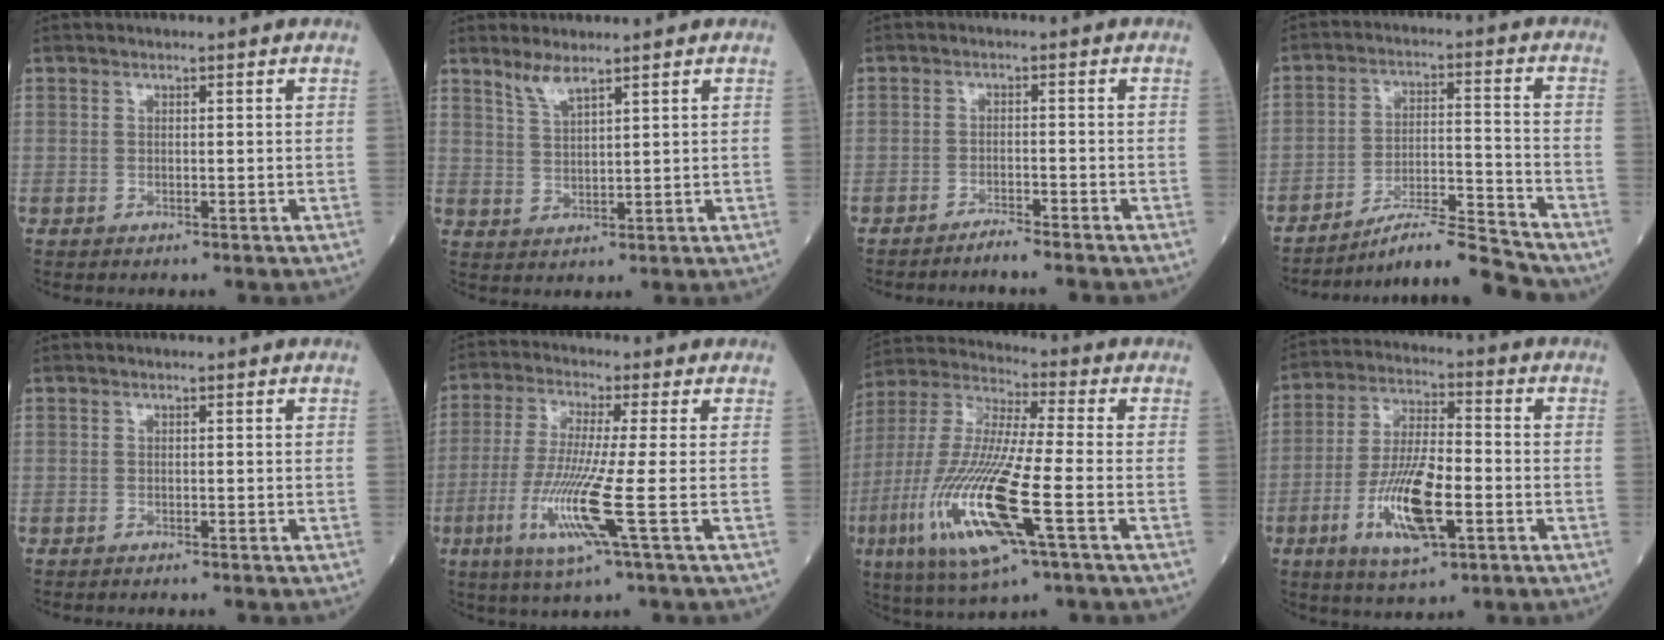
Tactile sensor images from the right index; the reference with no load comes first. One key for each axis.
{"total": 3.4, "fx": 2.8, "fy": 0.2, "fz": 1.9, "tx": -0.044, "ty": -0.005, "tz": 0.059}
{"total": 3.0, "fx": -2.9, "fy": -0.4, "fz": 0.9, "tx": -0.014, "ty": -0.005, "tz": -0.045}
{"total": 10.1, "fx": -9.8, "fy": -0.5, "fz": 2.6, "tx": -0.040, "ty": 0.019, "tz": -0.170}
{"total": 1.2, "fx": -1.1, "fy": 0.0, "fz": 0.5, "tx": -0.006, "ty": 0.000, "tz": -0.015}
{"total": 10.5, "fx": -3.2, "fy": -1.1, "fz": 9.9, "tx": -0.207, "ty": -0.026, "tz": -0.070}
{"total": 19.5, "fx": -6.5, "fy": 2.2, "fz": 18.2, "tx": -0.401, "ty": -0.029, "tz": -0.121}
{"total": 12.3, "fx": -4.2, "fy": 3.2, "fz": 11.2, "tx": -0.219, "ty": -0.007, "tz": -0.074}